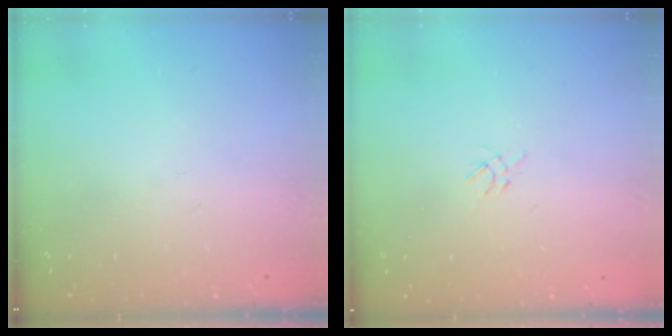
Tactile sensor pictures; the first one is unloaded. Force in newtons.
{"total": 2.2, "press": 2.2, "slide": 0.5}